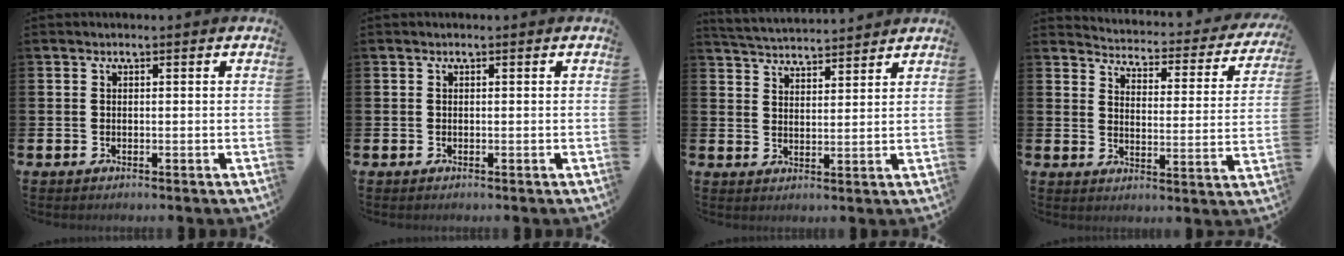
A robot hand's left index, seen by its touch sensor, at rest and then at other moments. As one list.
[{"total": 0.0}, {"total": 4.5, "force": [4.5, 0.1, -0.2], "torque": [-0.015, -0.028, 0.082]}, {"total": 3.6, "force": [3.4, 0.9, 0.7], "torque": [-0.030, -0.039, 0.048]}]